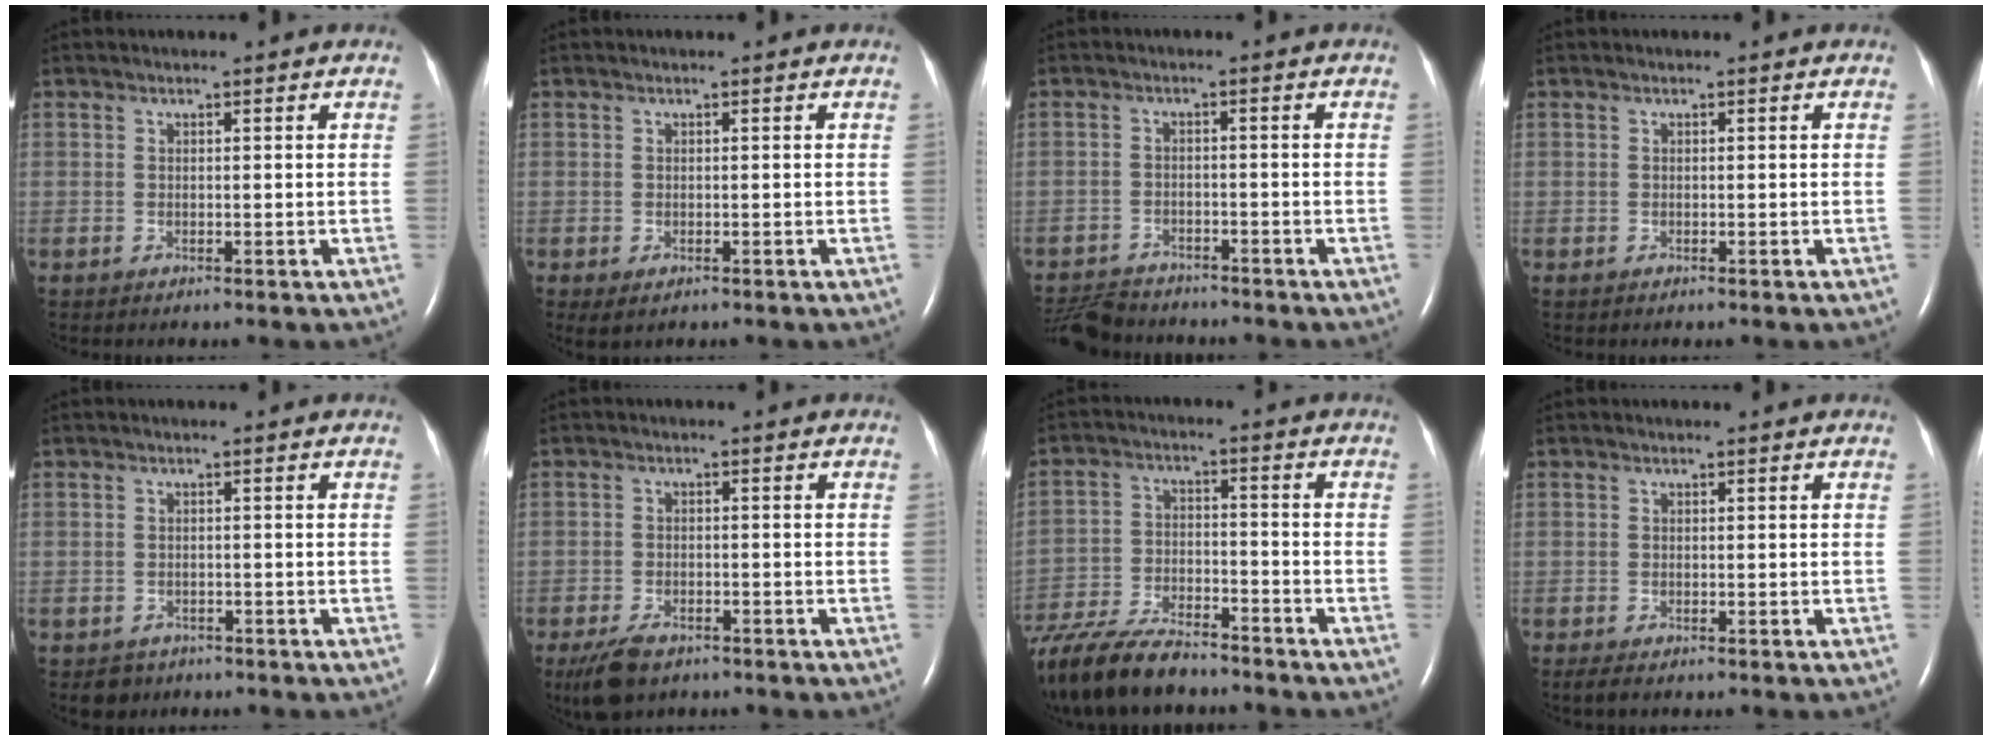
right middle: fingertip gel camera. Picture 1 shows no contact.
{"total": 1.8, "force": [-0.9, 1.0, 1.2], "torque": [-0.025, -0.005, -0.005]}
{"total": 7.7, "force": [-7.3, 2.0, 1.4], "torque": [-0.029, -0.008, -0.118]}
{"total": 0.0}
{"total": 2.2, "force": [-1.6, 1.6, 0.0], "torque": [-0.008, 0.005, -0.021]}
{"total": 5.7, "force": [-4.1, 2.6, 2.9], "torque": [-0.063, -0.008, -0.068]}
{"total": 16.5, "force": [-14.0, 3.8, 7.9], "torque": [-0.171, -0.032, -0.239]}
{"total": 1.7, "force": [-1.3, 0.5, 1.1], "torque": [-0.026, -0.006, -0.018]}